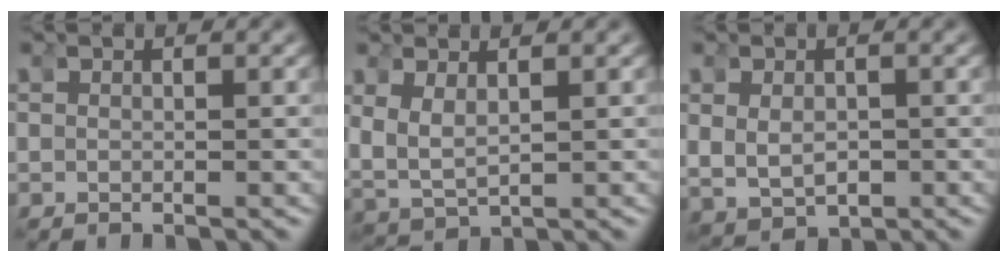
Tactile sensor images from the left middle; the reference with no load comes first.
{"total": 3.2, "force": [1.6, 2.7, 0.7], "torque": [-0.062, -0.006, 0.030]}
{"total": 3.0, "force": [-0.2, 3.0, 0.0], "torque": [-0.019, -0.016, 0.005]}